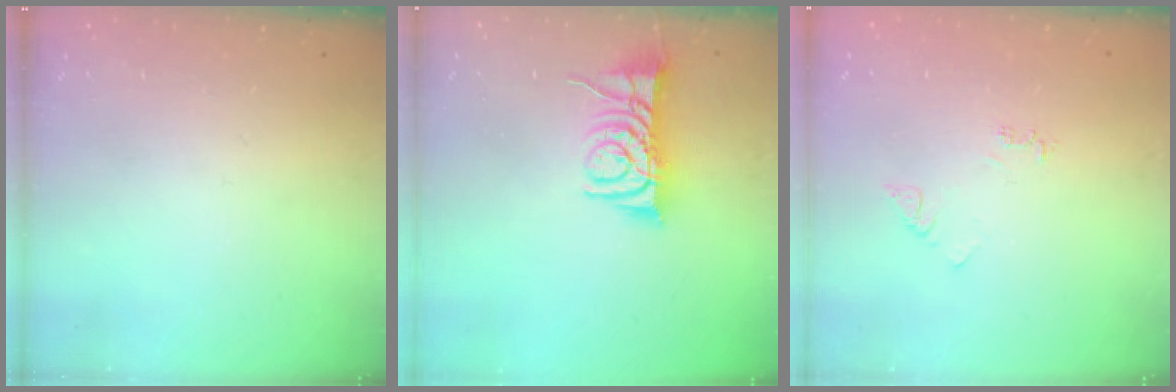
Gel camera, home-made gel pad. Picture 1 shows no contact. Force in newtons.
{"total": 10.4, "press": 10.4, "slide": 0.8}
{"total": 3.9, "press": 3.9, "slide": 0.5}